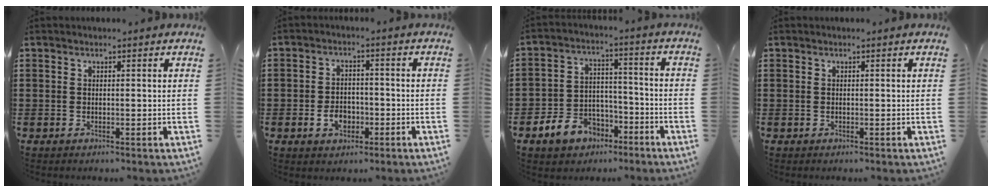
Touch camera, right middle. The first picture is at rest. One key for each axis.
{"total": 4.2, "fx": -1.6, "fy": 2.9, "fz": 2.5, "tx": -0.041, "ty": 0.001, "tz": -0.032}
{"total": 6.7, "fx": -4.9, "fy": 4.4, "fz": 1.5, "tx": -0.050, "ty": 0.021, "tz": -0.098}
{"total": 0.0}